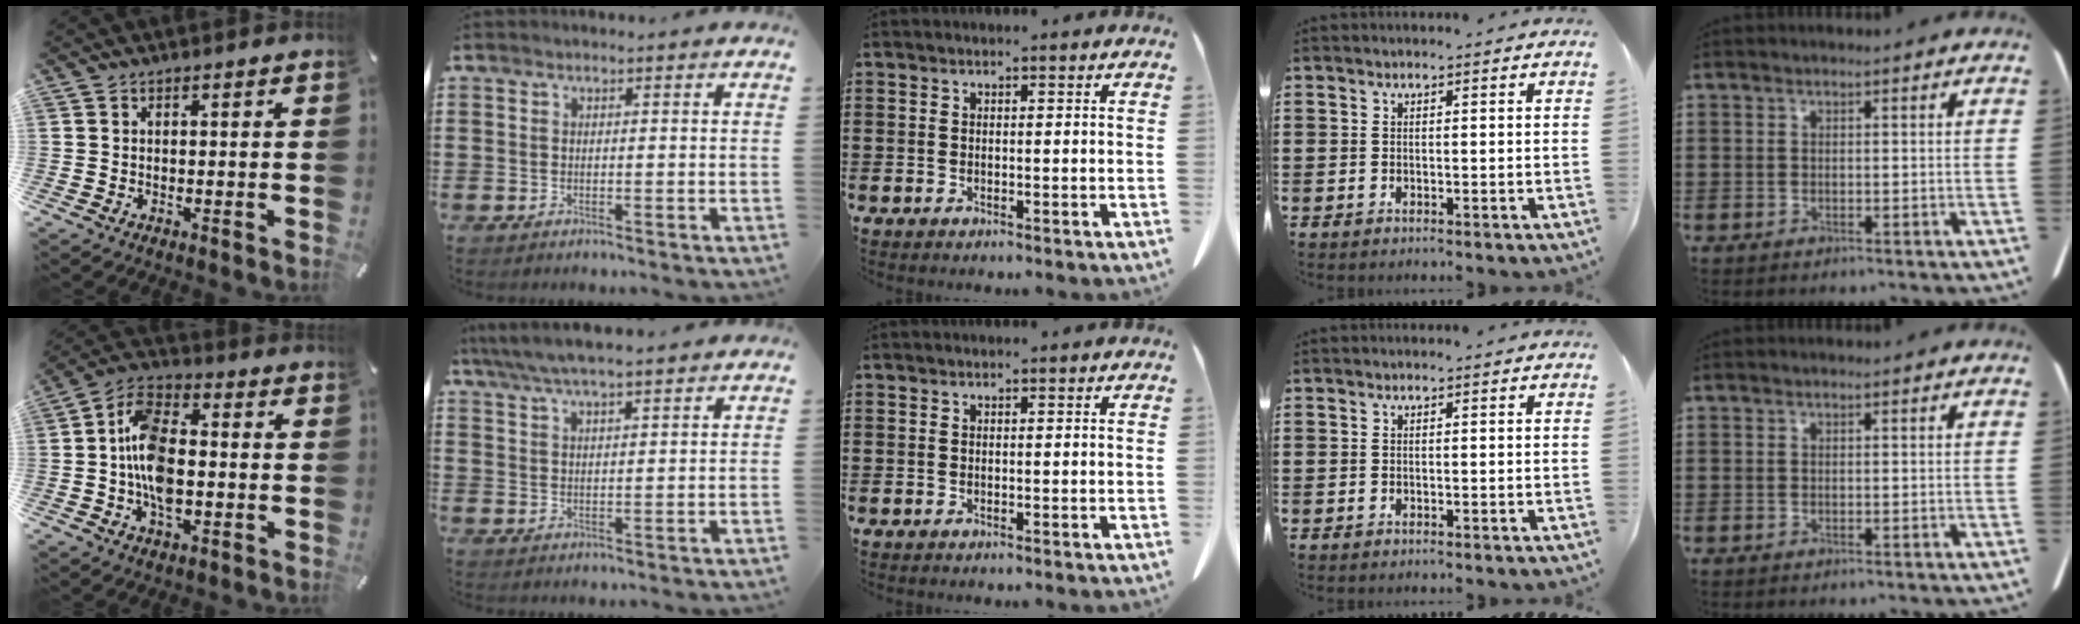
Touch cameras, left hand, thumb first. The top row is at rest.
{"thumb": {"total": 12.1, "force": [-2.2, 7.5, 9.2], "torque": [-0.199, 0.012, -0.039]}, "index": {"total": 4.7, "force": [4.0, 0.6, 2.4], "torque": [-0.057, -0.009, 0.070]}}